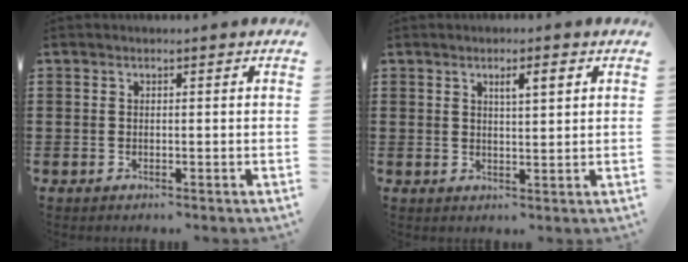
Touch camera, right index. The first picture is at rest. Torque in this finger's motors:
{"motor_torque": [0.05, -0.03, 0.27, 0.03]}